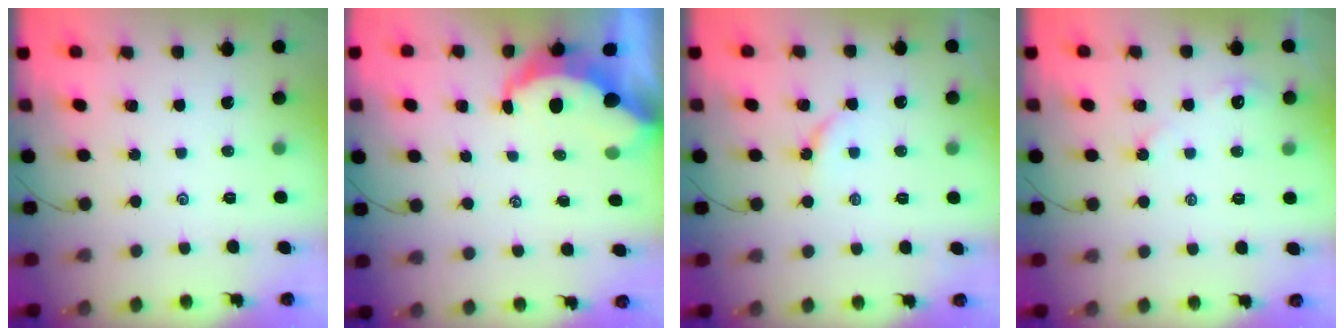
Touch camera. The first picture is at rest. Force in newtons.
{"total": 5.9, "press": 5.9, "slide": 0.6}
{"total": 3.6, "press": 3.6, "slide": 0.4}
{"total": 3.2, "press": 3.1, "slide": 0.7}